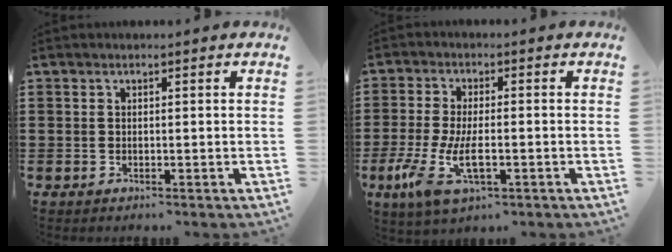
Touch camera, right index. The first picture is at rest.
{"total": 8.6, "force": [-2.6, 3.2, 7.5], "torque": [-0.171, -0.017, -0.047]}